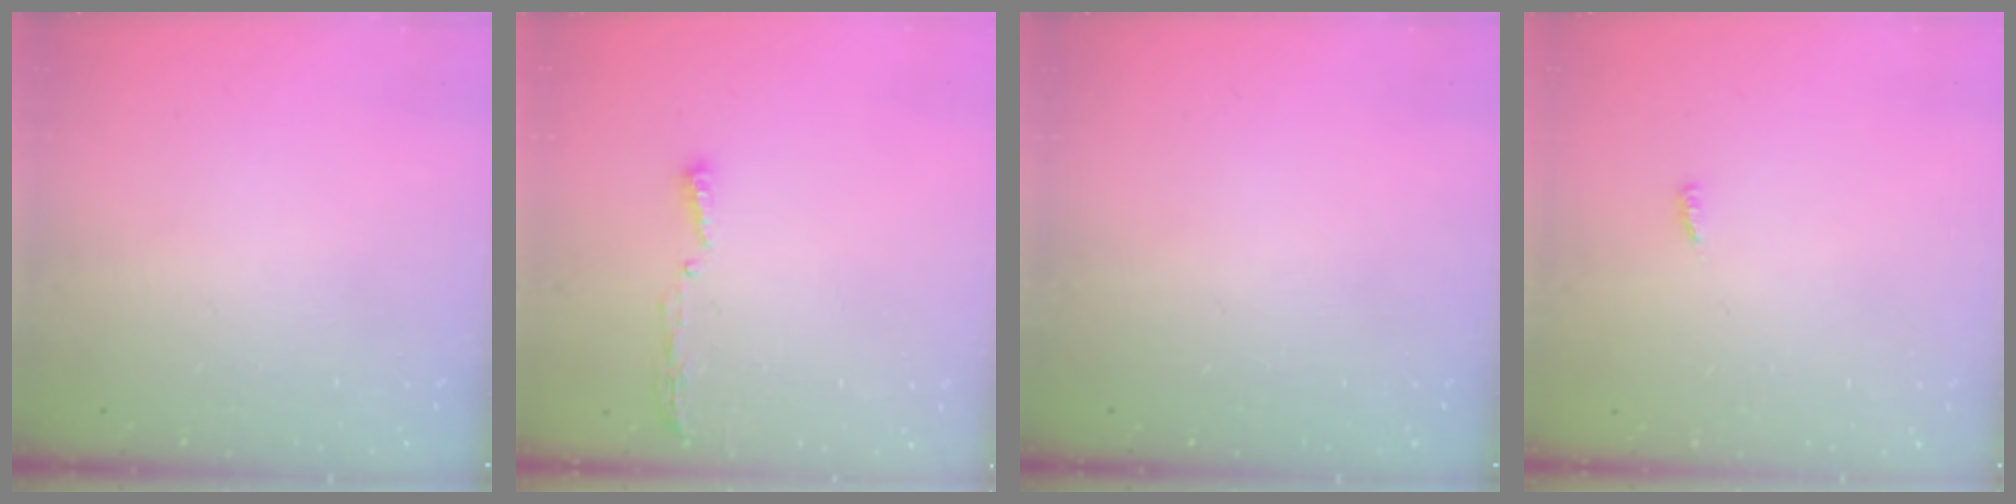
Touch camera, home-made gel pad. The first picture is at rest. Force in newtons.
{"total": 3.4, "press": 3.4, "slide": 0.4}
{"total": 0.0}
{"total": 2.6, "press": 2.6, "slide": 0.3}